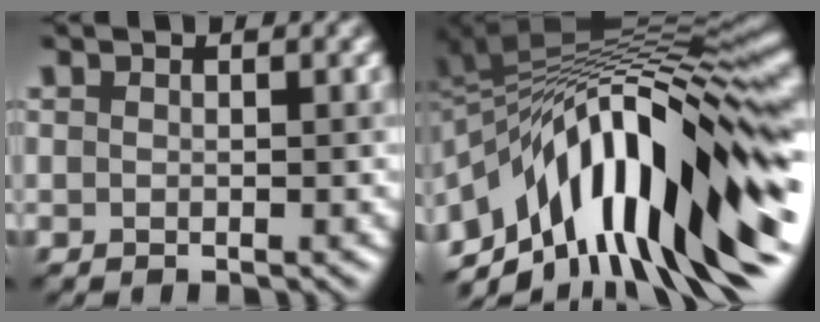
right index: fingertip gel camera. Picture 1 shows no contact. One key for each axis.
{"total": 15.4, "fx": -4.1, "fy": 5.7, "fz": 13.7, "tx": -0.217, "ty": 0.021, "tz": -0.071}